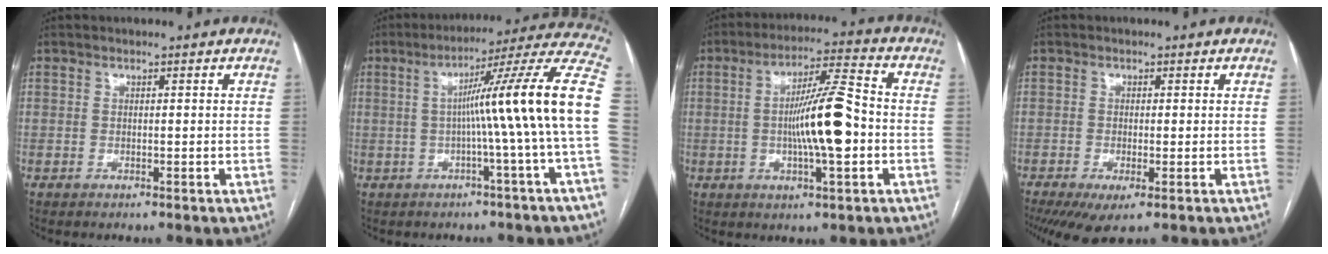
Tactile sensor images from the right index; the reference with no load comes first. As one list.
[{"total": 16.7, "force": [-0.8, -2.5, 16.5], "torque": [-0.211, 0.024, -0.020]}, {"total": 11.7, "force": [-1.3, 1.2, 11.6], "torque": [-0.201, 0.008, -0.025]}, {"total": 5.3, "force": [-2.6, 1.6, 4.3], "torque": [-0.070, -0.015, -0.041]}]